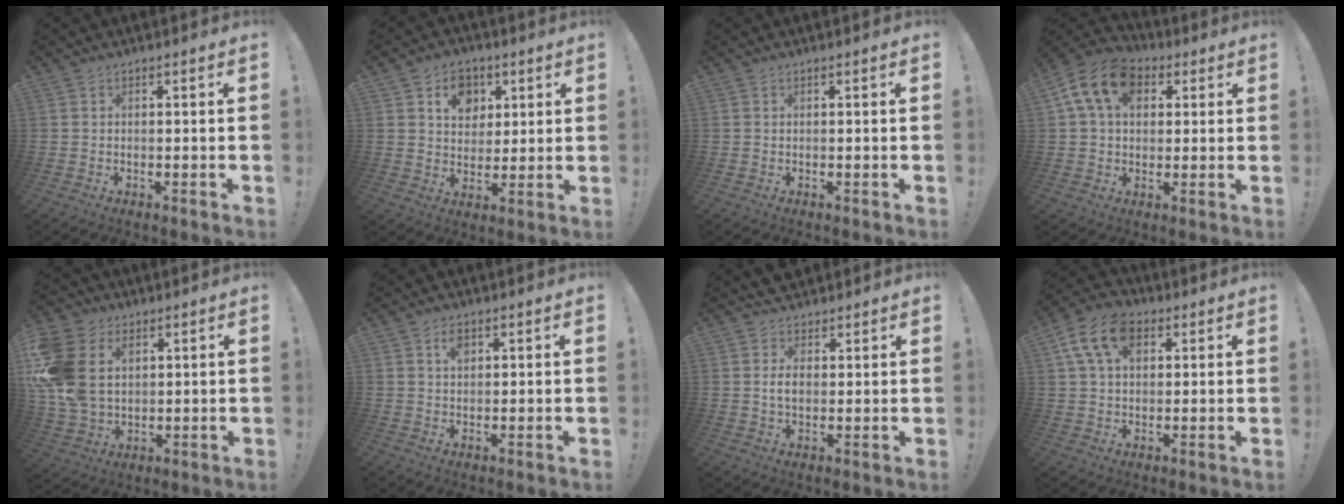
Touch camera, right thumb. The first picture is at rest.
{"total": 10.1, "force": [4.2, 8.3, 4.0], "torque": [-0.056, -0.016, 0.082]}
{"total": 0.0}
{"total": 13.8, "force": [4.9, 9.6, 8.6], "torque": [-0.155, -0.004, 0.094]}
{"total": 16.7, "force": [4.5, 12.8, 9.8], "torque": [-0.203, -0.017, 0.090]}
{"total": 2.9, "force": [1.3, 1.7, 2.0], "torque": [-0.028, -0.003, 0.020]}
{"total": 5.3, "force": [2.3, 3.8, 2.8], "torque": [-0.036, -0.013, 0.042]}
{"total": 12.3, "force": [5.1, 7.9, 7.9], "torque": [-0.147, -0.002, 0.098]}